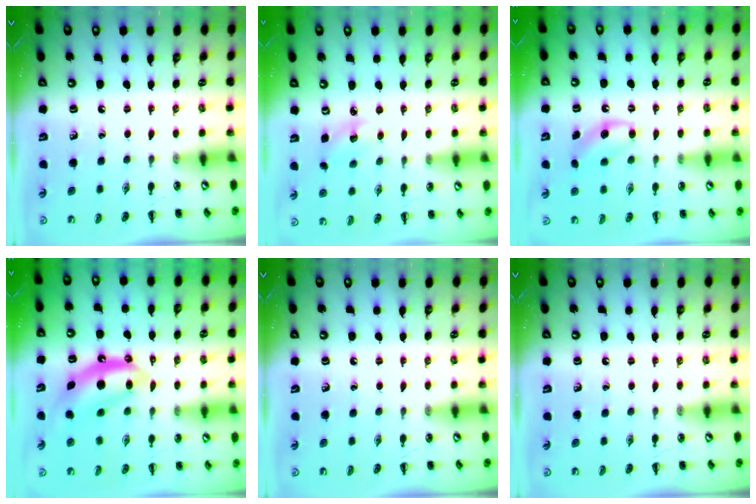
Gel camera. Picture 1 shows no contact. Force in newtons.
{"total": 3.7, "press": 3.6, "slide": 1.0}
{"total": 7.0, "press": 6.8, "slide": 1.7}
{"total": 8.9, "press": 8.8, "slide": 1.4}
{"total": 0.0}
{"total": 0.0}